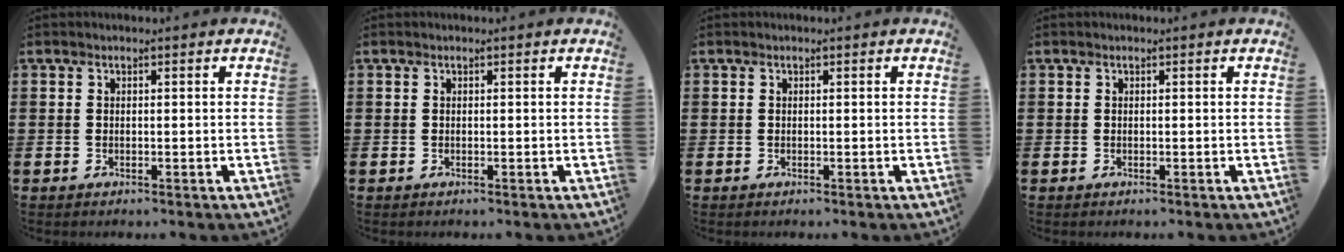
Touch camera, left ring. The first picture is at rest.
{"total": 0.0}
{"total": 0.0}
{"total": 0.0}